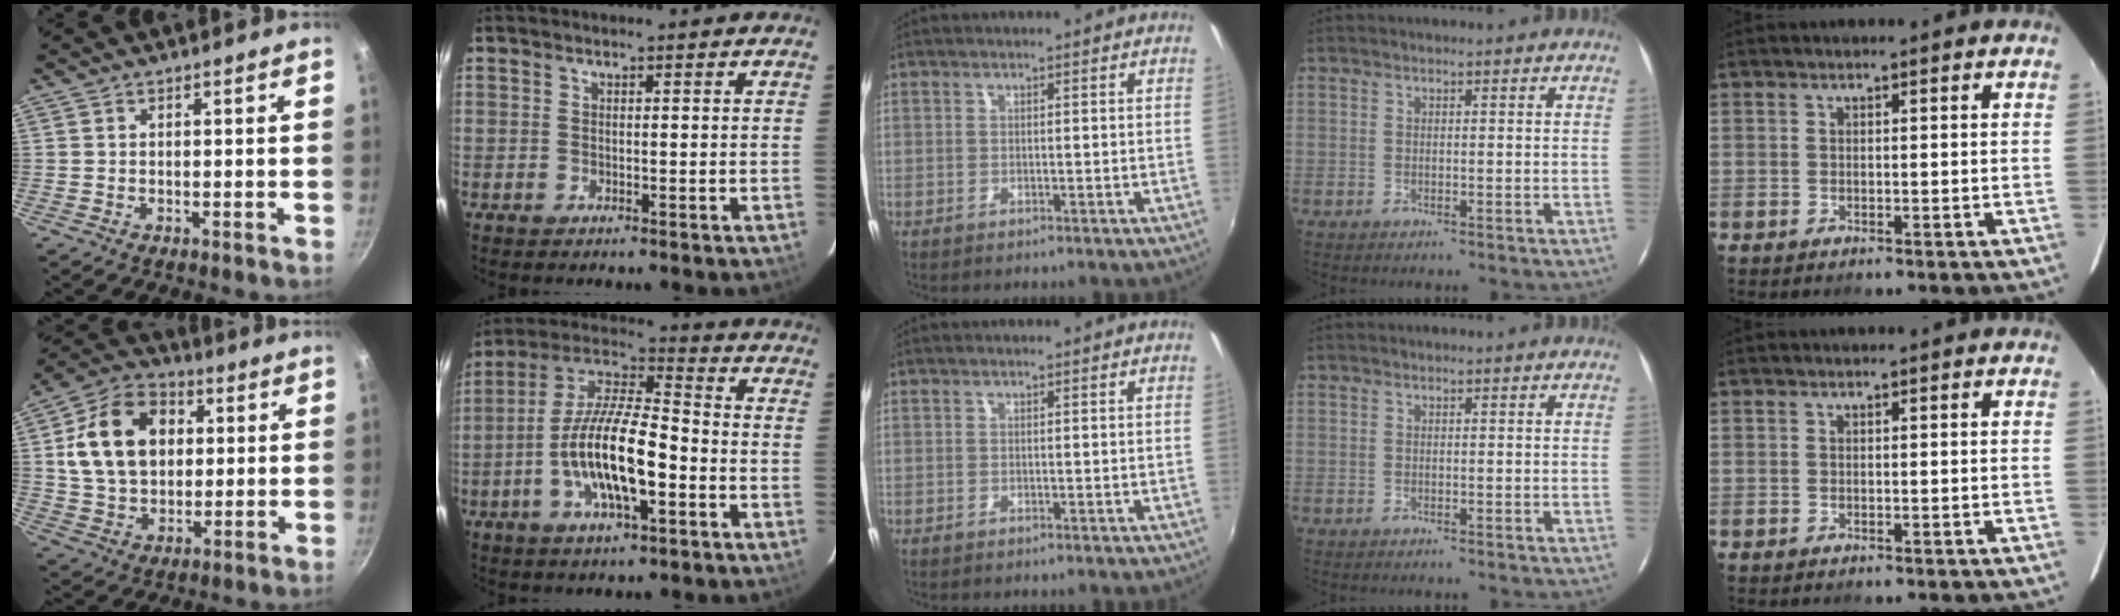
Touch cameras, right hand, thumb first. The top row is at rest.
{"thumb": {"total": 17.0, "force": [3.3, 12.5, 11.1], "torque": [-0.171, 0.012, 0.049]}, "index": {"total": 15.5, "force": [-4.9, 4.7, 14.0], "torque": [-0.274, -0.005, -0.094]}}